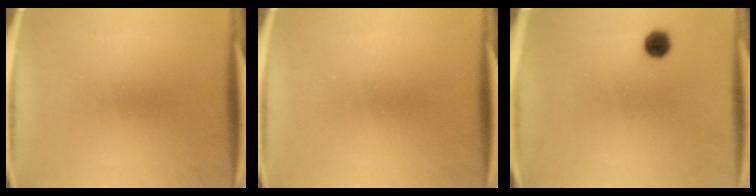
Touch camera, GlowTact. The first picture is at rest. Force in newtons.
{"total": 0.0}
{"total": 3.4}